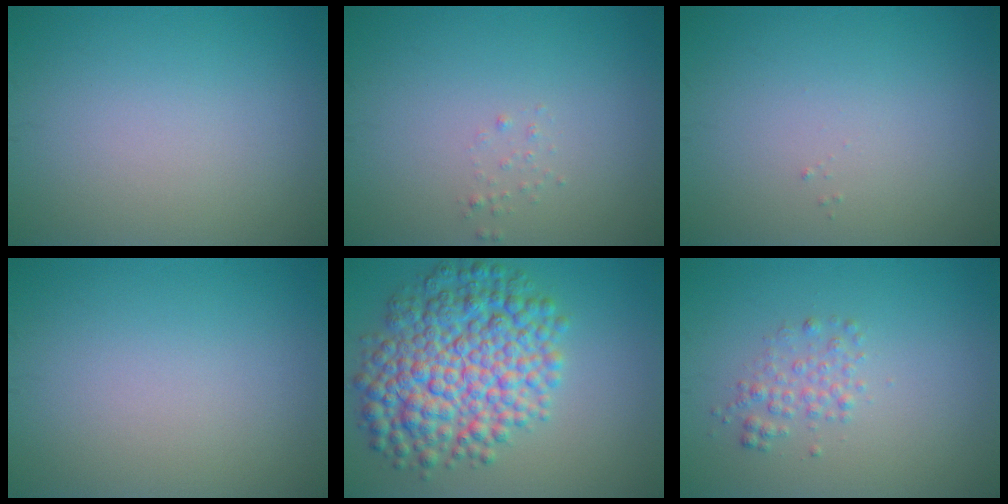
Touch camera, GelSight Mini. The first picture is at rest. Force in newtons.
{"total": 0.6, "press": 0.6, "slide": 0.1}
{"total": 0.0}
{"total": 0.0}
{"total": 9.8, "press": 9.8, "slide": 0.1}
{"total": 1.8, "press": 1.8, "slide": 0.0}